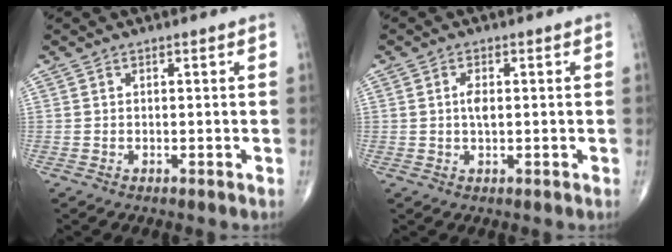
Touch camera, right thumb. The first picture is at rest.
{"total": 2.4, "force": [0.2, 1.1, 2.1], "torque": [-0.040, -0.001, 0.003]}